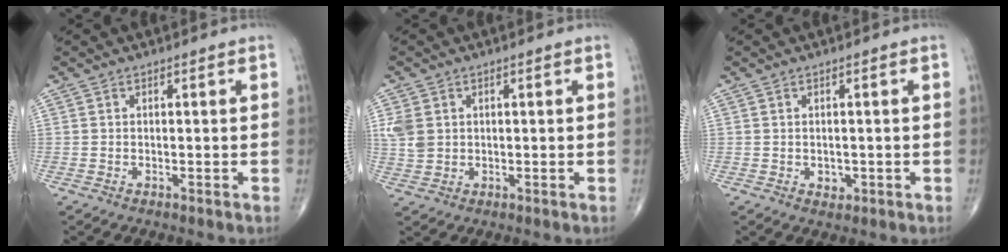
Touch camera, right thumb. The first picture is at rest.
{"total": 4.7, "force": [1.0, 3.7, 2.6], "torque": [-0.051, 0.000, 0.026]}
{"total": 1.8, "force": [-0.2, 1.5, 1.1], "torque": [-0.010, -0.001, 0.002]}